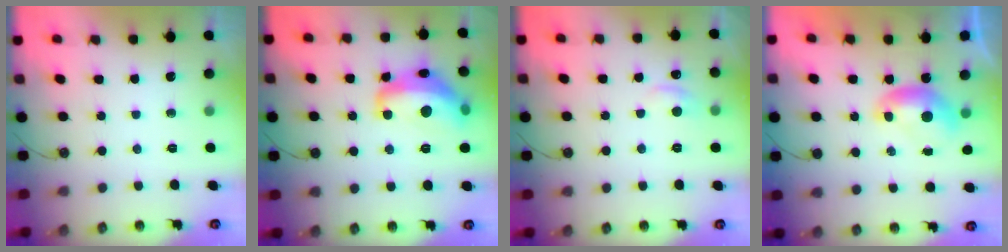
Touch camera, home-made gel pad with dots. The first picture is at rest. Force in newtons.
{"total": 11.5, "press": 11.5, "slide": 0.8}
{"total": 1.4, "press": 1.0, "slide": 0.9}
{"total": 0.0}